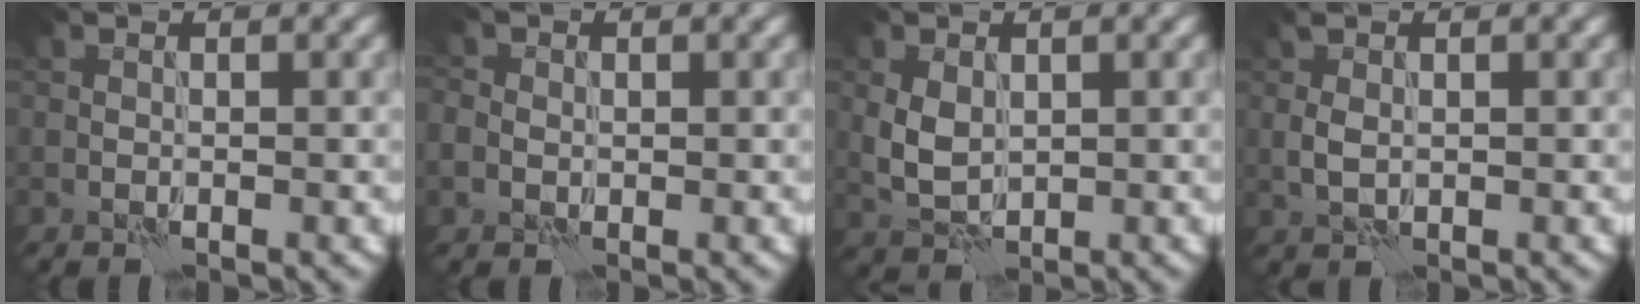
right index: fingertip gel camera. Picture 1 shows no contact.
{"total": 1.6, "force": [0.1, 1.5, 0.4], "torque": [-0.002, 0.001, -0.001]}
{"total": 2.8, "force": [0.6, 2.1, 1.8], "torque": [-0.045, -0.001, 0.013]}
{"total": 1.5, "force": [0.4, 1.0, 1.0], "torque": [-0.028, -0.001, 0.007]}